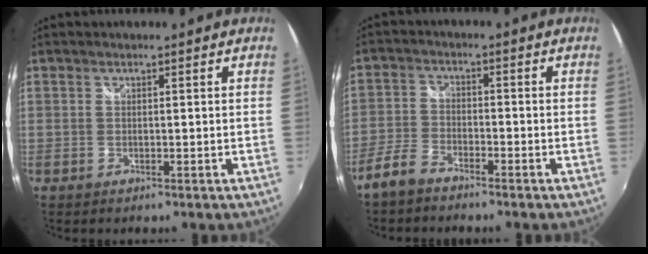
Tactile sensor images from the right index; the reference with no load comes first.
{"total": 4.8, "force": [-3.9, 1.8, 2.2], "torque": [-0.056, 0.005, -0.082]}